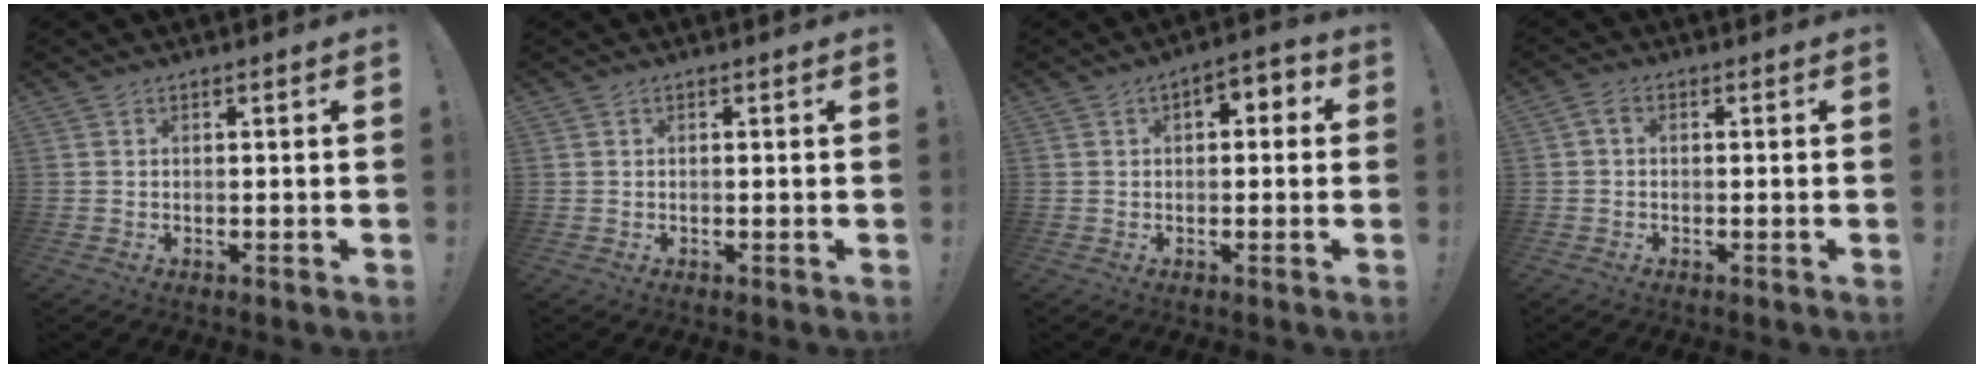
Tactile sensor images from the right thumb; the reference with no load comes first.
{"total": 0.0}
{"total": 3.6, "force": [-0.2, 2.7, 2.3], "torque": [-0.024, 0.006, -0.007]}
{"total": 1.7, "force": [-0.1, 1.1, 1.4], "torque": [-0.029, 0.008, 0.000]}